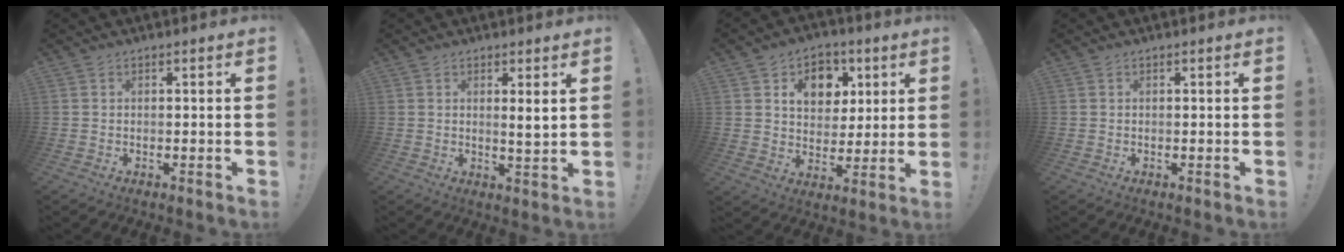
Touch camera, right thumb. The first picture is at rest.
{"total": 3.5, "force": [1.6, 0.0, 3.1], "torque": [-0.040, -0.018, 0.020]}
{"total": 11.0, "force": [5.1, 8.5, 4.6], "torque": [-0.055, -0.028, 0.096]}
{"total": 0.0}